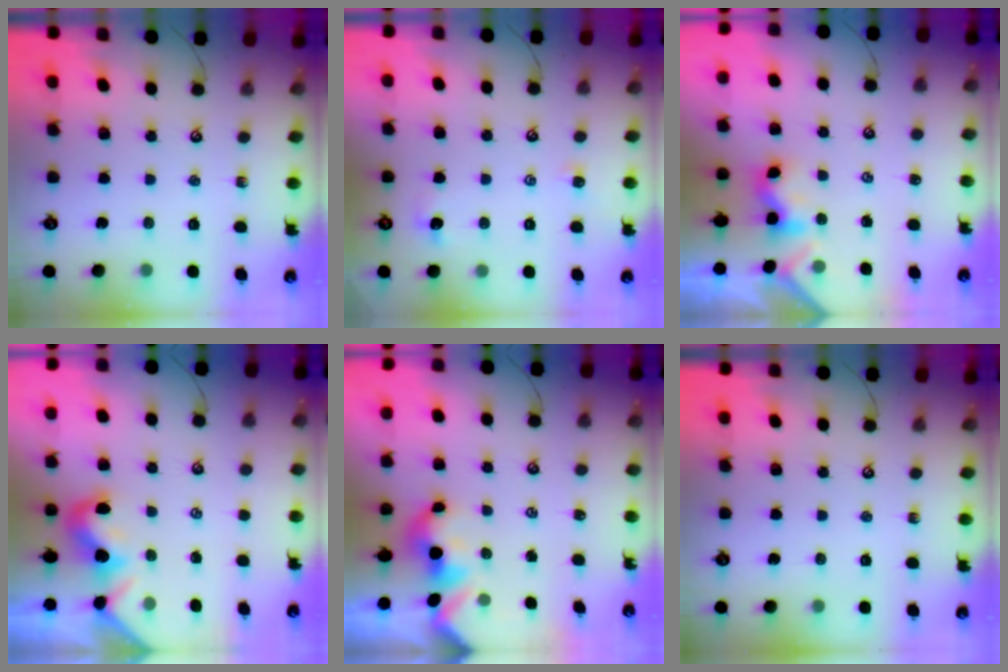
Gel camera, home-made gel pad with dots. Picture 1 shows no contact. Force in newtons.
{"total": 0.0}
{"total": 2.4, "press": 2.3, "slide": 0.3}
{"total": 0.0}
{"total": 1.6, "press": 1.6, "slide": 0.2}
{"total": 0.0}